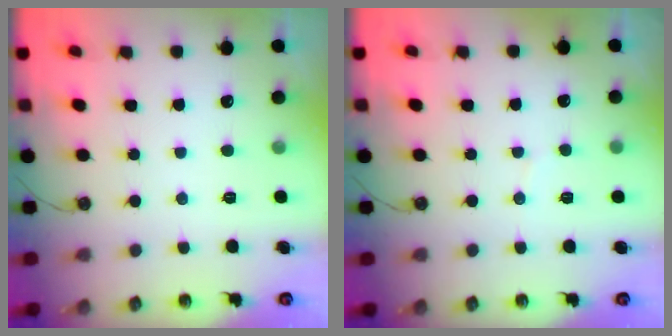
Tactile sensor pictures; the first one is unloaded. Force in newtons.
{"total": 2.8, "press": 2.8, "slide": 0.2}